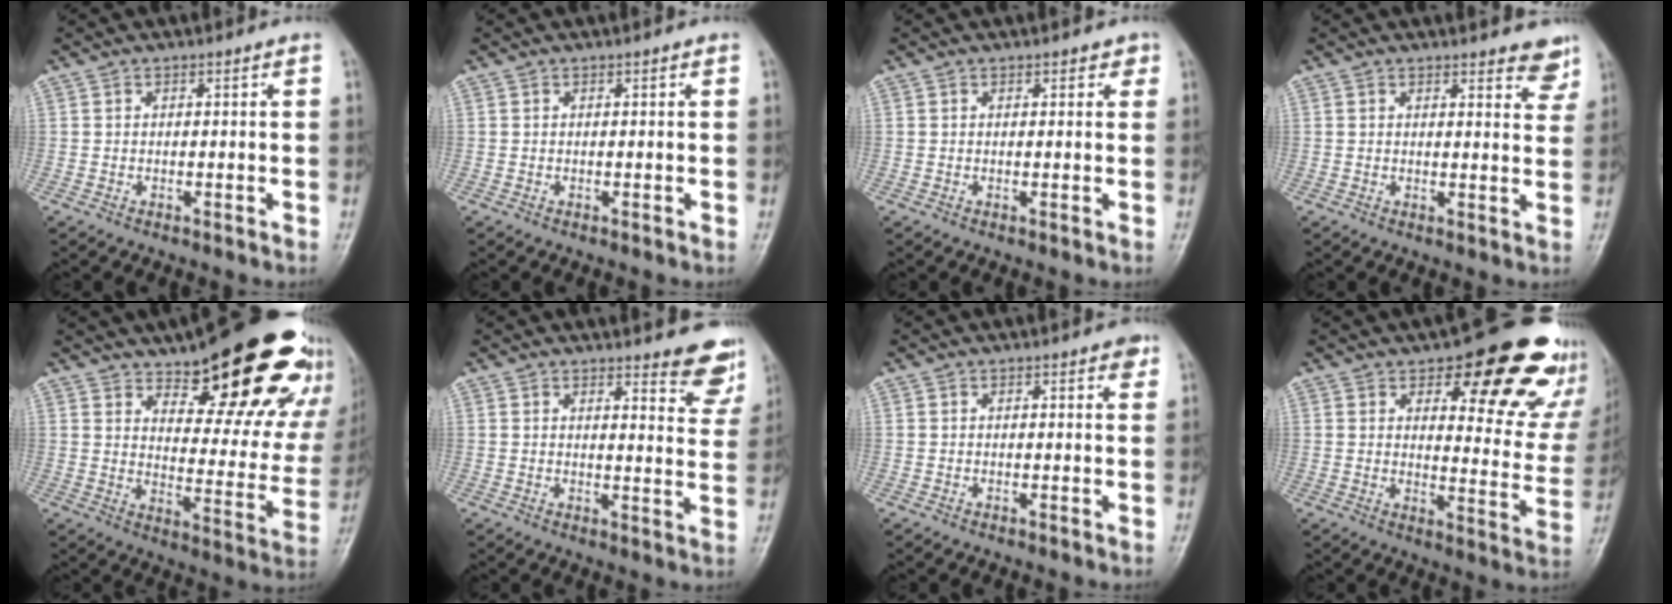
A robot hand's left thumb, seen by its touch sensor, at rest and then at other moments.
{"total": 0.0}
{"total": 1.7, "force": [1.0, 1.0, 1.0], "torque": [0.002, -0.001, 0.007]}
{"total": 5.9, "force": [5.1, 1.8, 2.4], "torque": [0.001, -0.029, 0.046]}
{"total": 25.0, "force": [17.4, 9.2, 15.4], "torque": [-0.154, -0.102, 0.228]}
{"total": 8.4, "force": [7.5, 2.1, 3.1], "torque": [-0.004, -0.054, 0.069]}
{"total": 1.4, "force": [0.8, 0.7, 0.8], "torque": [0.001, -0.002, 0.004]}
{"total": 17.5, "force": [12.7, 7.6, 9.2], "torque": [-0.045, -0.086, 0.138]}